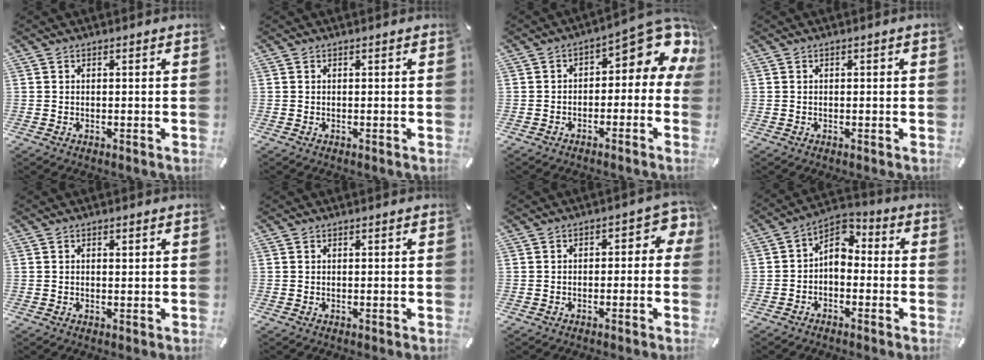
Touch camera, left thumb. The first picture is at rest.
{"total": 0.0}
{"total": 10.1, "force": [4.0, 4.9, 7.9], "torque": [-0.088, -0.044, 0.063]}
{"total": 0.6, "force": [-0.1, 0.1, 0.6], "torque": [-0.011, 0.001, -0.002]}
{"total": 0.9, "force": [0.1, 0.6, 0.7], "torque": [-0.006, -0.001, 0.000]}
{"total": 0.0}
{"total": 4.5, "force": [-1.0, 2.8, 3.4], "torque": [-0.048, 0.012, -0.025]}
{"total": 5.8, "force": [-0.6, 4.5, 3.6], "torque": [-0.069, 0.002, -0.017]}